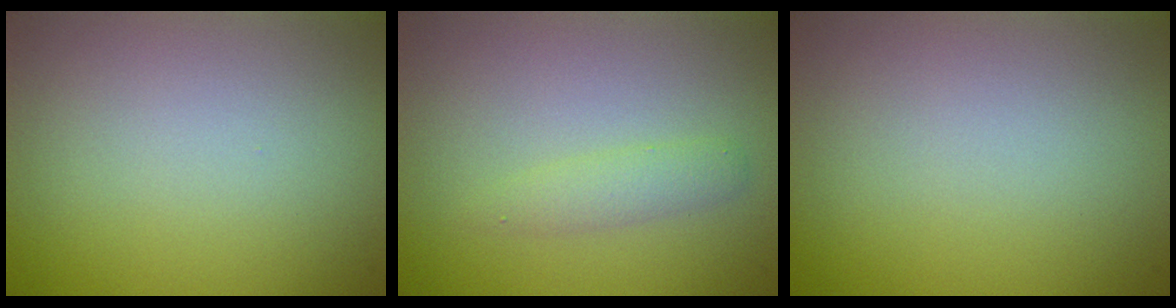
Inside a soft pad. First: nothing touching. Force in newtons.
{"total": 1.4, "press": 1.4, "slide": 0.1}
{"total": 0.0}